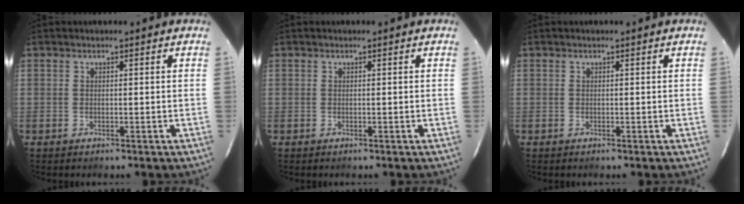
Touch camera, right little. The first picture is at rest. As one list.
[{"total": 0.0}, {"total": 0.0}]